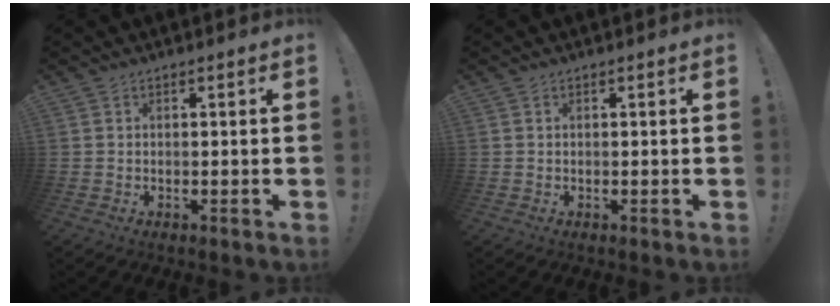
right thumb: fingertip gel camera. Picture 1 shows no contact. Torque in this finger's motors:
{"motor_torque": [-0.21, 0.05, 0.10, 0.01, 0.00]}